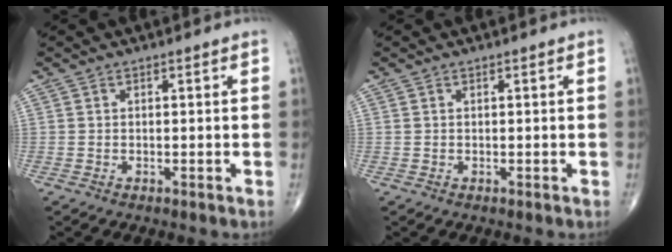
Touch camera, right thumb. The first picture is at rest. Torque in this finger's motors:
{"motor_torque": [0.16, 0.06, 0.06, 0.17, 0.03]}